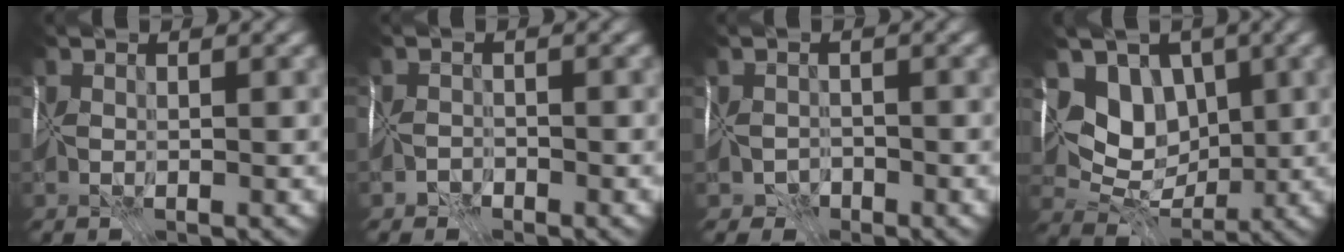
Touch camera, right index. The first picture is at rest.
{"total": 3.5, "force": [-3.2, 1.3, 0.0], "torque": [0.026, -0.012, -0.053]}
{"total": 4.7, "force": [-3.2, 3.3, 1.1], "torque": [-0.001, -0.020, -0.065]}
{"total": 4.6, "force": [1.2, 3.4, 2.9], "torque": [-0.028, -0.011, 0.014]}